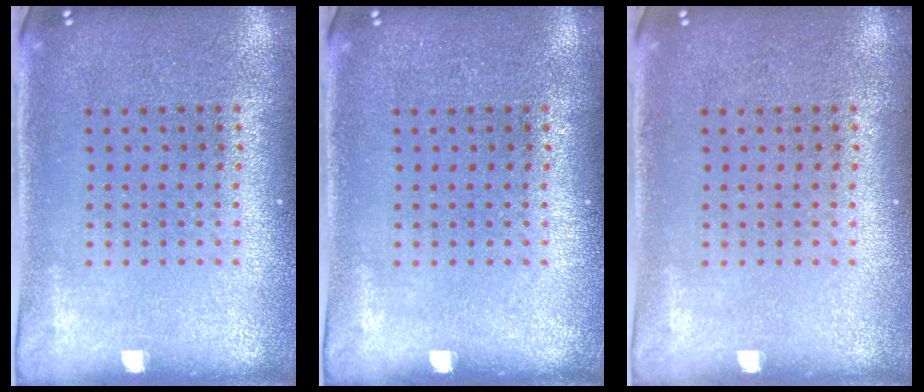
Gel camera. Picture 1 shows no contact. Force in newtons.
{"total": 0.0}
{"total": 0.0}